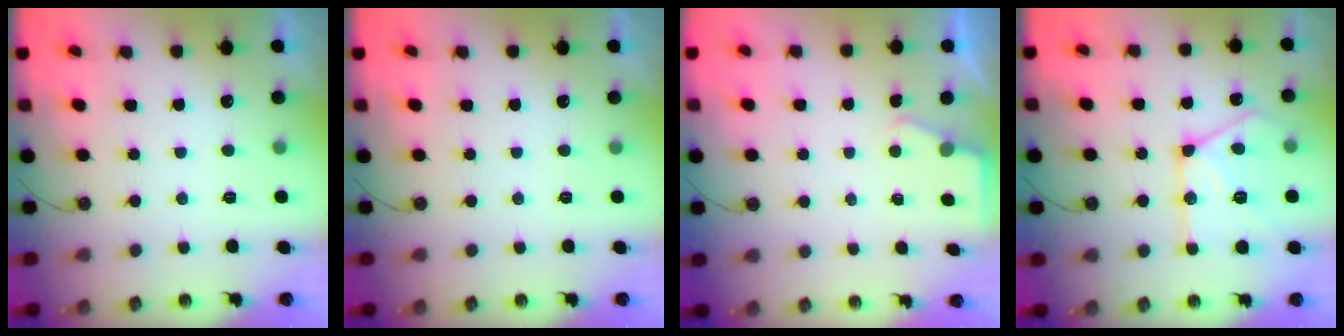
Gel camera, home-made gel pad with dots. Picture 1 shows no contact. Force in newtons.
{"total": 0.0}
{"total": 2.3, "press": 2.3, "slide": 0.4}
{"total": 17.7, "press": 17.7, "slide": 1.8}